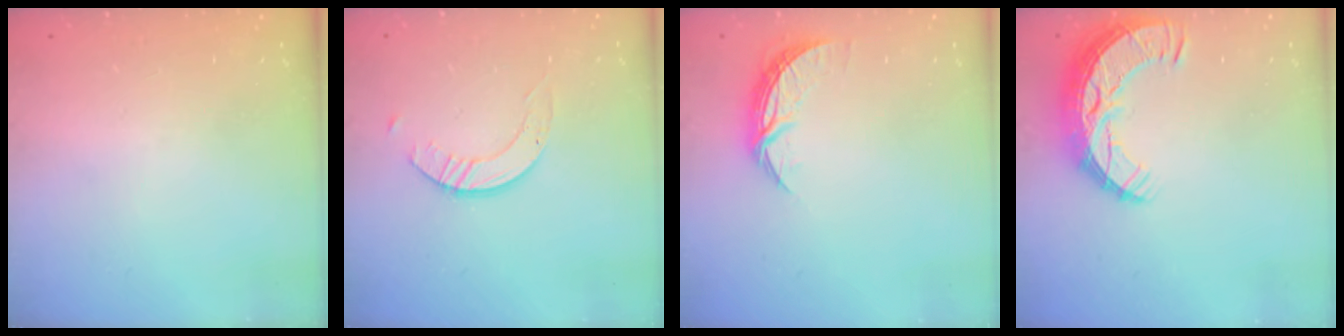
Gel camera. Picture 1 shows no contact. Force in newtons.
{"total": 2.6, "press": 2.5, "slide": 0.3}
{"total": 7.1, "press": 7.1, "slide": 0.3}
{"total": 11.1, "press": 11.0, "slide": 0.8}